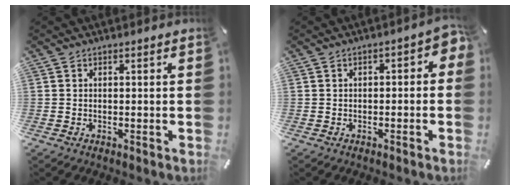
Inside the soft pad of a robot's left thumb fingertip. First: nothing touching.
{"total": 3.5, "force": [-1.0, 2.0, 2.8], "torque": [-0.041, 0.012, -0.021]}